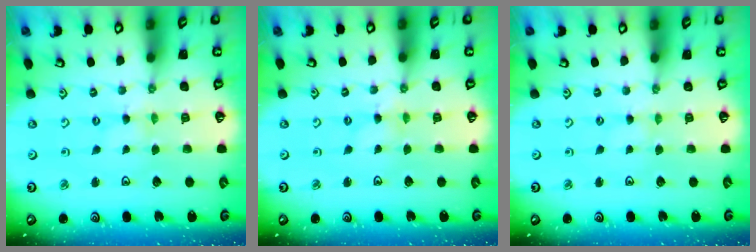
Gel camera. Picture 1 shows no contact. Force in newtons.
{"total": 0.0}
{"total": 0.5, "press": 0.5, "slide": 0.1}